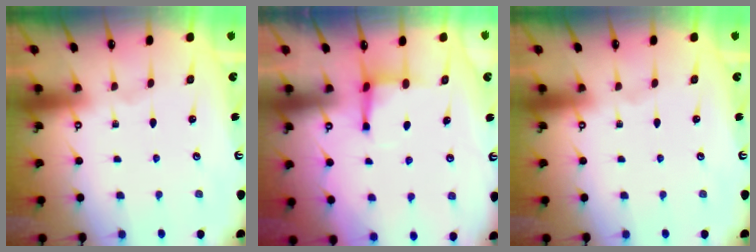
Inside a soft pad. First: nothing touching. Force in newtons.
{"total": 3.8, "press": 3.7, "slide": 0.5}
{"total": 0.0}